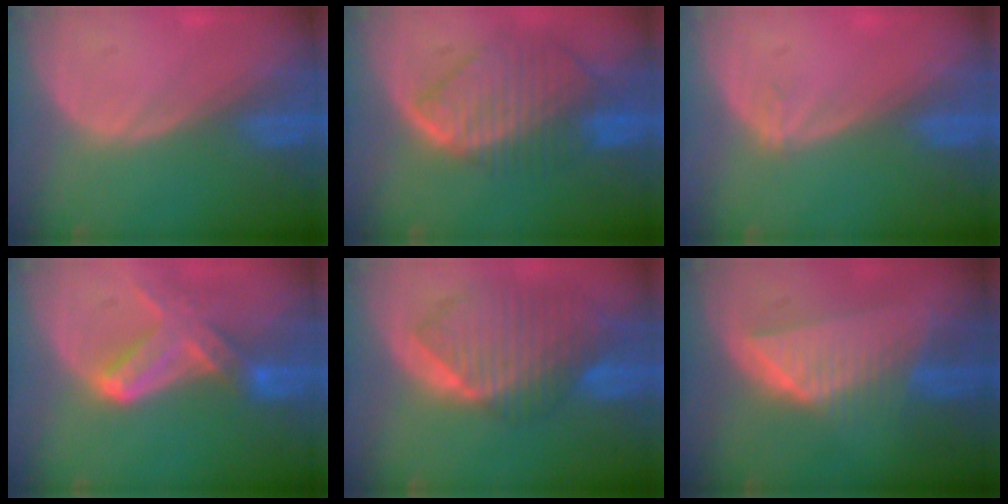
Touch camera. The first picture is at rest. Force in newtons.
{"total": 9.9, "press": 8.6, "slide": 4.9}
{"total": 0.9, "press": 0.6, "slide": 0.6}
{"total": 7.2, "press": 6.6, "slide": 2.9}
{"total": 10.4, "press": 9.0, "slide": 5.1}
{"total": 7.6, "press": 7.0, "slide": 3.0}